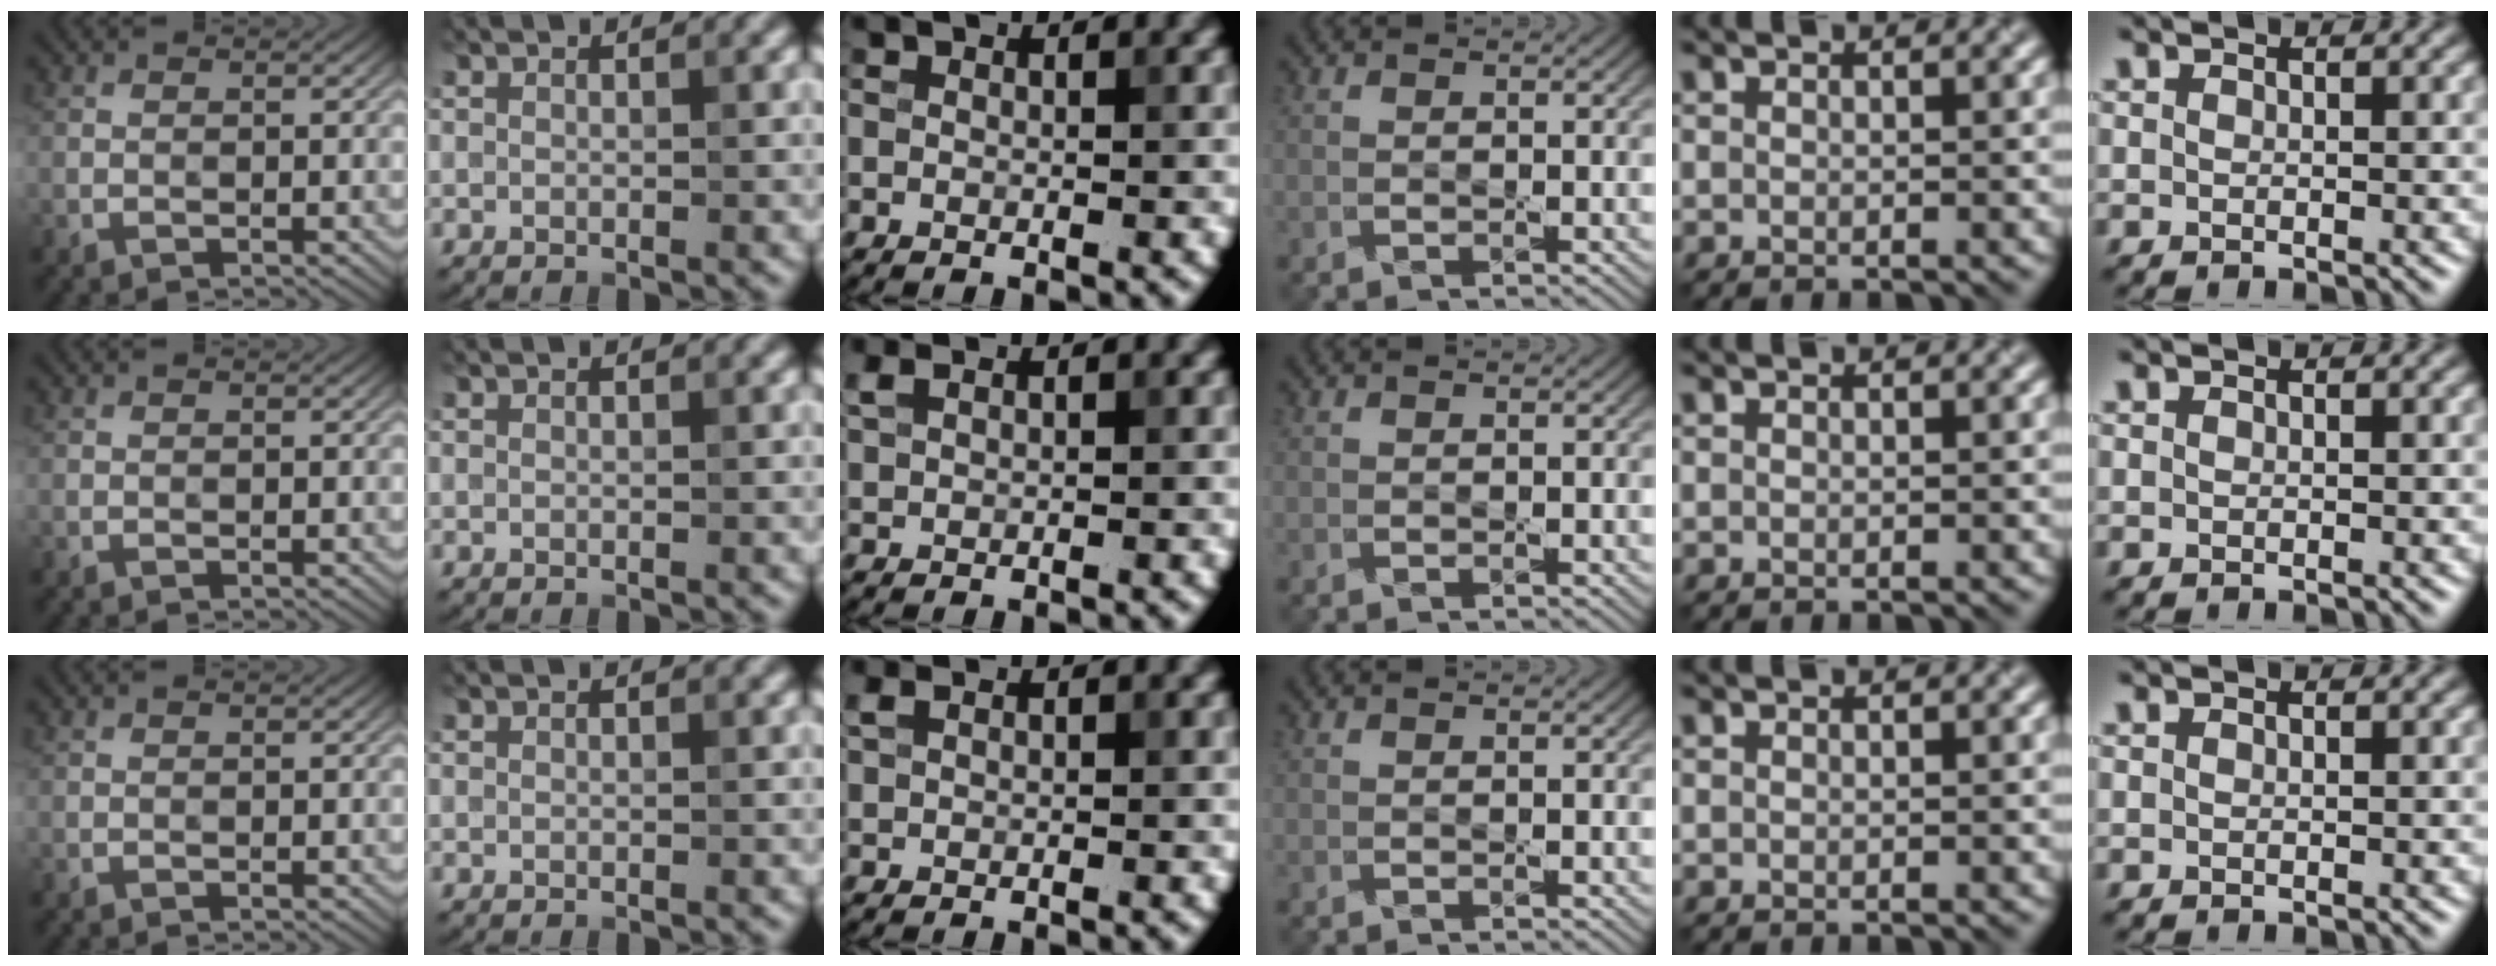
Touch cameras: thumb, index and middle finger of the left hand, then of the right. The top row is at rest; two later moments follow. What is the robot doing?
{"motion": "press", "object": "mouse"}